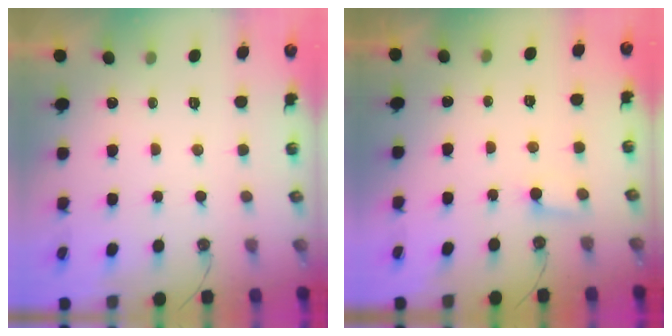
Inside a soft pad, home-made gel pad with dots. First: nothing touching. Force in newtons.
{"total": 3.9, "press": 3.9, "slide": 0.3}